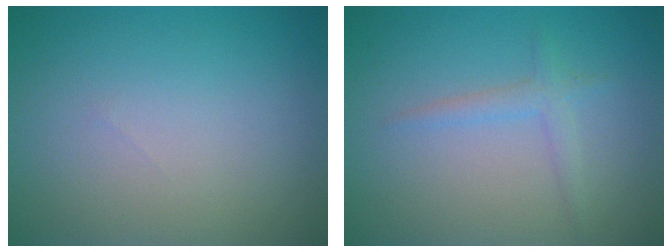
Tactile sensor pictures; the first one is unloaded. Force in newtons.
{"total": 1.5, "press": 1.5, "slide": 0.1}